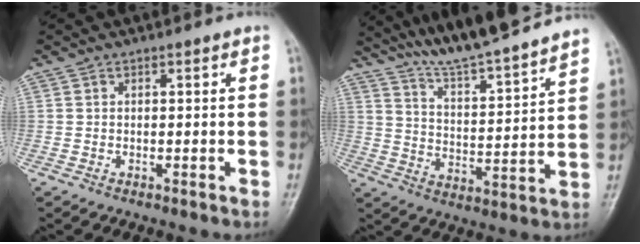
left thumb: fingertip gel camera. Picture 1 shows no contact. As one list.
[{"total": 16.6, "force": [14.8, 0.8, 7.5], "torque": [-0.107, -0.074, 0.241]}]